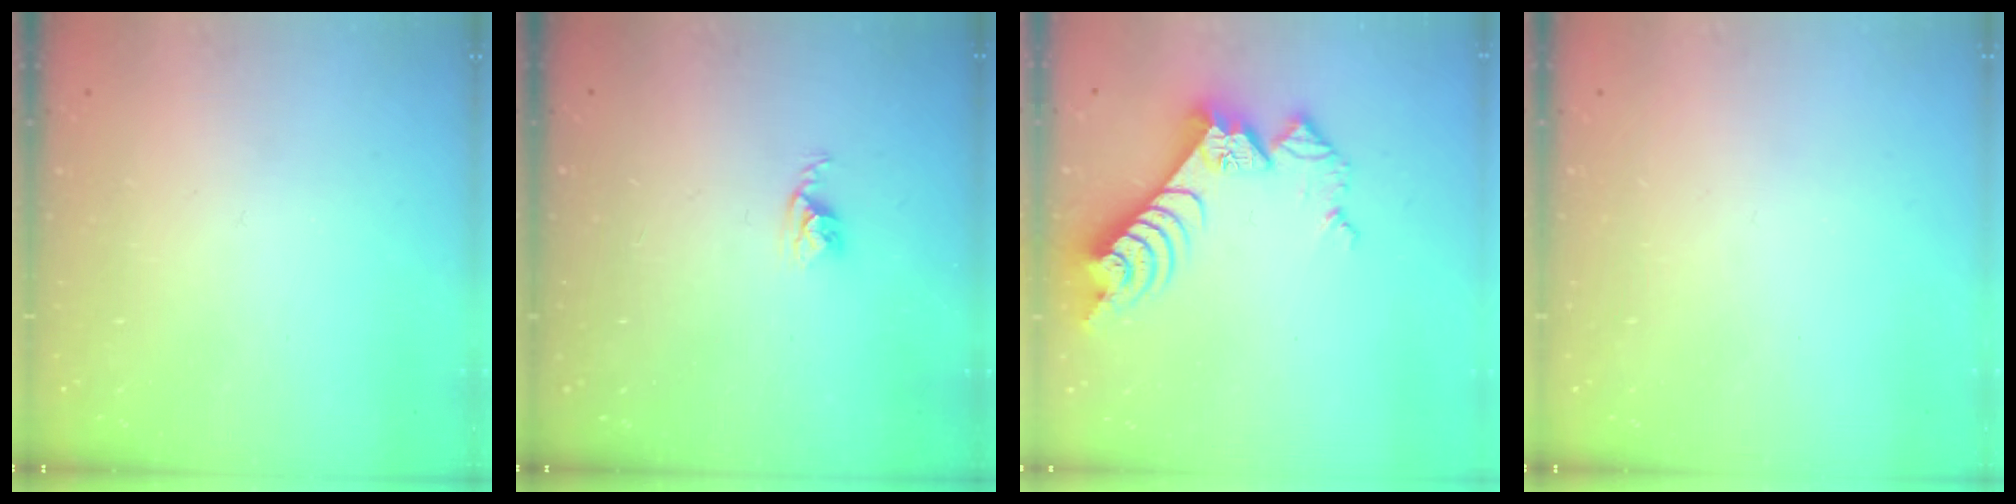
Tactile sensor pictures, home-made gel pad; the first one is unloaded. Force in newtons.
{"total": 2.5, "press": 2.5, "slide": 0.4}
{"total": 11.2, "press": 11.1, "slide": 1.4}
{"total": 0.0}